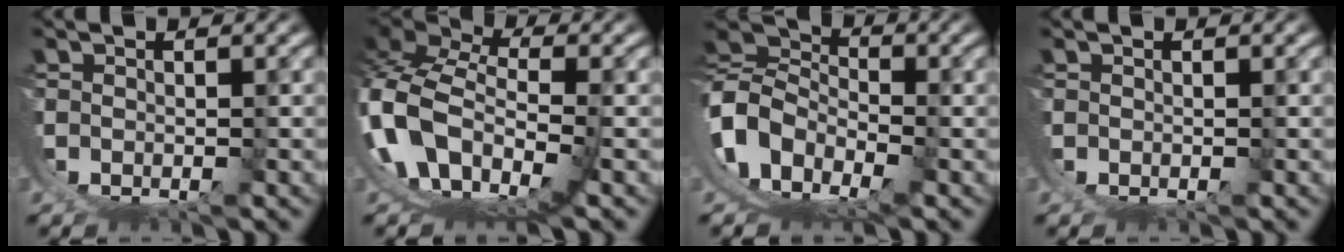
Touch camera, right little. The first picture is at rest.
{"total": 12.9, "force": [-0.7, 9.7, 8.5], "torque": [-0.209, -0.043, -0.010]}
{"total": 14.2, "force": [-1.9, 12.0, 7.4], "torque": [-0.198, -0.051, -0.035]}
{"total": 0.0}